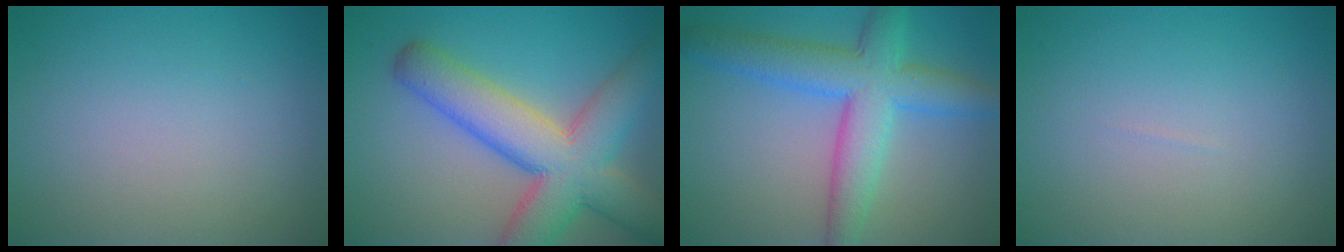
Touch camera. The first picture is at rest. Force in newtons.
{"total": 9.9, "press": 9.9, "slide": 0.4}
{"total": 6.9, "press": 6.9, "slide": 0.3}
{"total": 0.0}